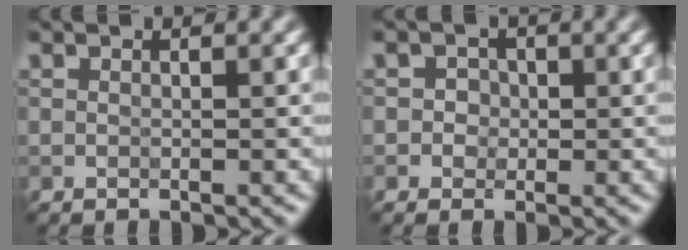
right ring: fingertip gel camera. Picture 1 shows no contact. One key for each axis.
{"total": 1.5, "fx": 0.0, "fy": 1.5, "fz": 0.4, "tx": 0.008, "ty": 0.004, "tz": -0.002}